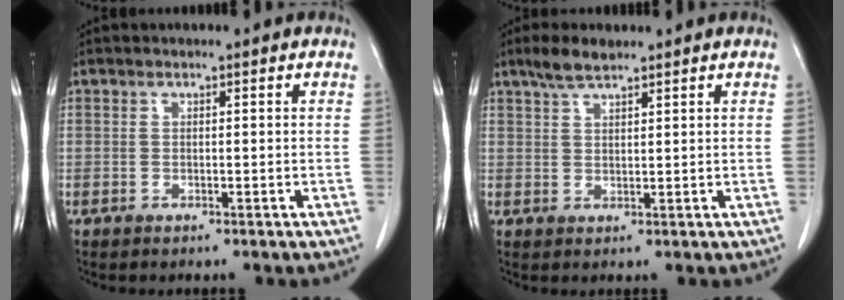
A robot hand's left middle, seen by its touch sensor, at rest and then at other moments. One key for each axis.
{"total": 3.7, "fx": 3.0, "fy": 0.7, "fz": 2.1, "tx": -0.051, "ty": 0.007, "tz": 0.060}